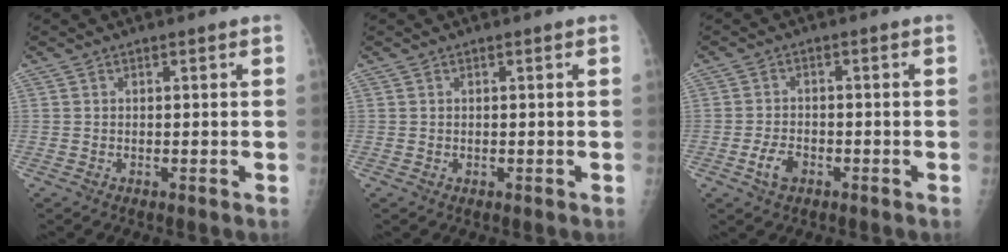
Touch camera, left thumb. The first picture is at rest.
{"total": 0.0}
{"total": 4.0, "force": [-1.9, 2.4, 2.5], "torque": [-0.044, 0.013, -0.033]}